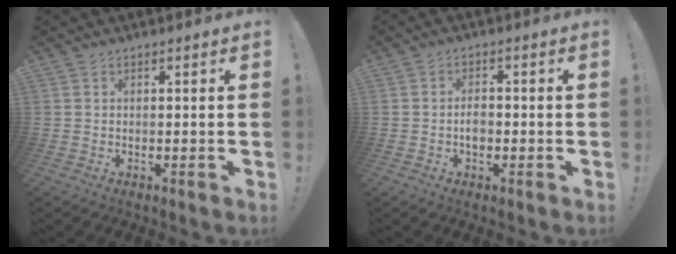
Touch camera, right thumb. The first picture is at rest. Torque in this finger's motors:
{"motor_torque": [0.53, 0.63, 0.05, -0.29, 0.02]}